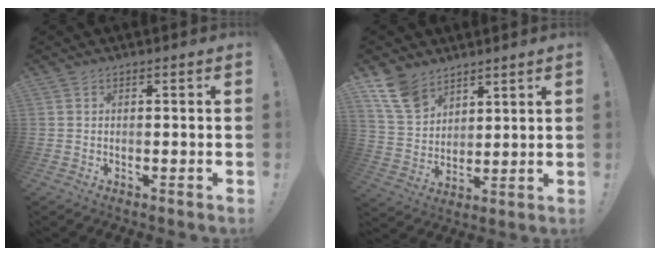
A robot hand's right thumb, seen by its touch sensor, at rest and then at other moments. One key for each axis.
{"total": 11.9, "fx": 8.3, "fy": 7.1, "fz": 4.7, "tx": -0.096, "ty": -0.042, "tz": 0.166}